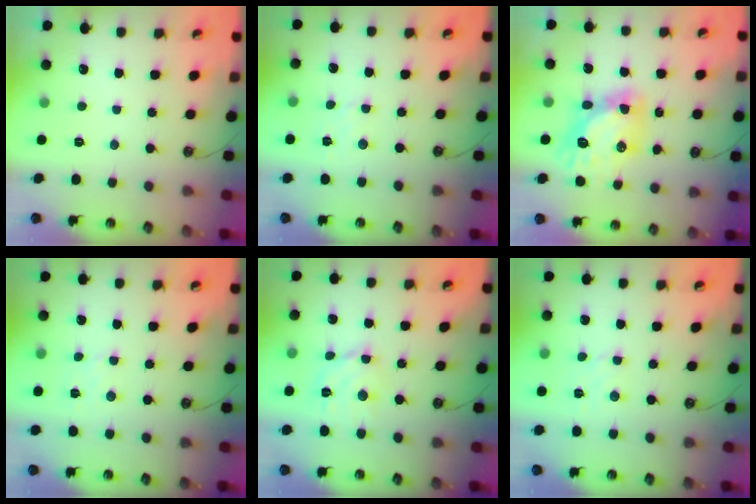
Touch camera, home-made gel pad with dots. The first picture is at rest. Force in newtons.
{"total": 2.6, "press": 2.6, "slide": 0.4}
{"total": 11.3, "press": 11.2, "slide": 1.2}
{"total": 2.5, "press": 2.5, "slide": 0.4}
{"total": 9.5, "press": 9.4, "slide": 1.3}
{"total": 1.5, "press": 1.4, "slide": 0.6}